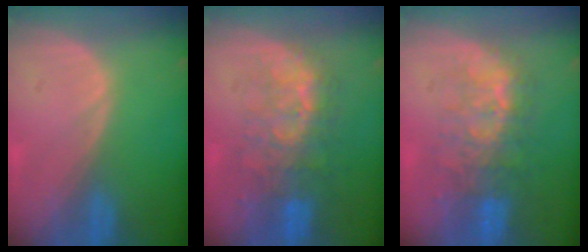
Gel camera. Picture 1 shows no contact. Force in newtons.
{"total": 9.9, "press": 8.6, "slide": 4.9}
{"total": 9.7, "press": 8.4, "slide": 4.8}